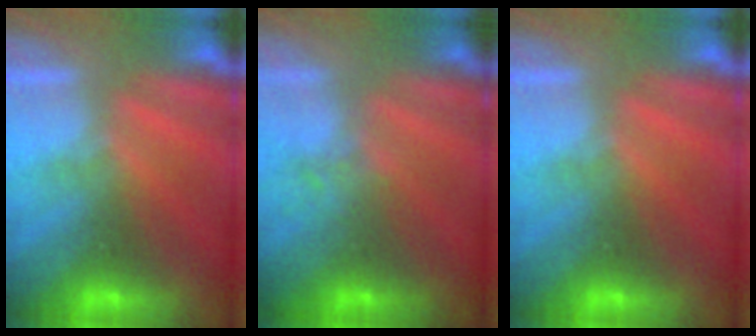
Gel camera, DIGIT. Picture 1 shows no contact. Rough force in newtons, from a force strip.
{"total": 1.7}
{"total": 0.0}